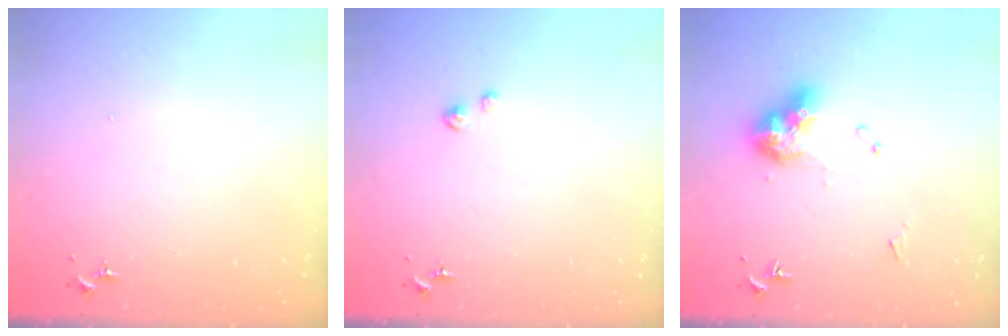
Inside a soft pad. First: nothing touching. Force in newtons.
{"total": 2.8, "press": 2.8, "slide": 0.3}
{"total": 11.1, "press": 11.1, "slide": 1.0}